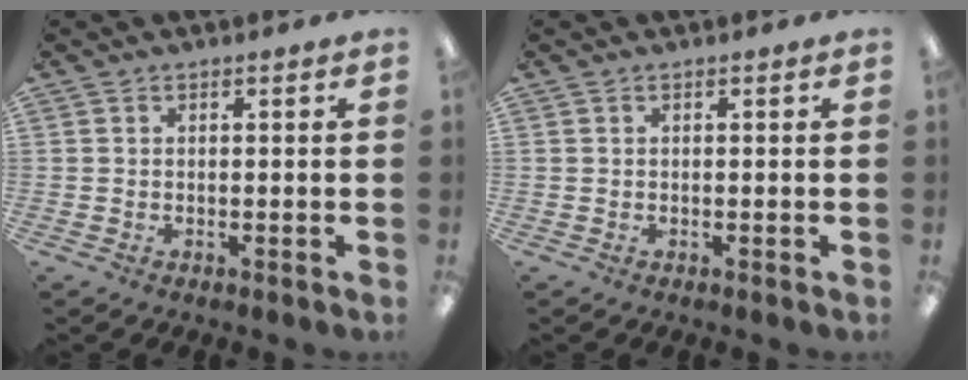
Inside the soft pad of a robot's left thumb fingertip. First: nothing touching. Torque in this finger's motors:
{"motor_torque": [0.00, 0.00, 0.05, -0.05, 0.00]}